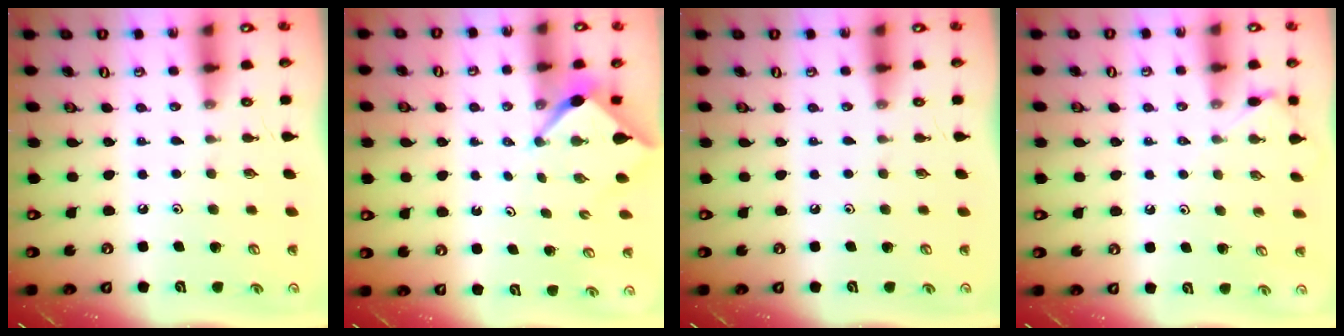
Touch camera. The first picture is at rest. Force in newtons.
{"total": 2.6, "press": 2.6, "slide": 0.3}
{"total": 0.0}
{"total": 4.1, "press": 4.1, "slide": 0.7}